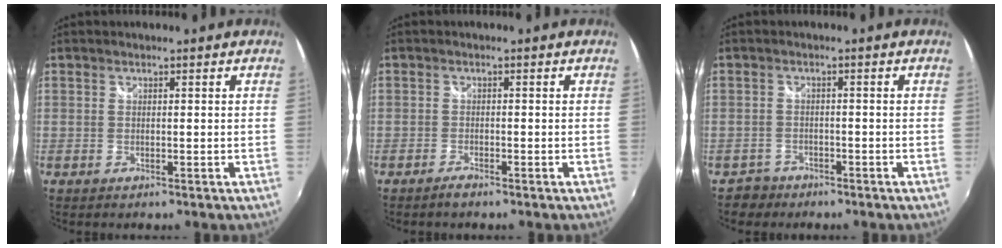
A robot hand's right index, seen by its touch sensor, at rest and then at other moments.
{"total": 1.4, "force": [-1.3, 0.3, 0.5], "torque": [-0.016, -0.004, -0.029]}
{"total": 3.2, "force": [-2.3, 2.1, -0.3], "torque": [-0.008, 0.006, -0.042]}